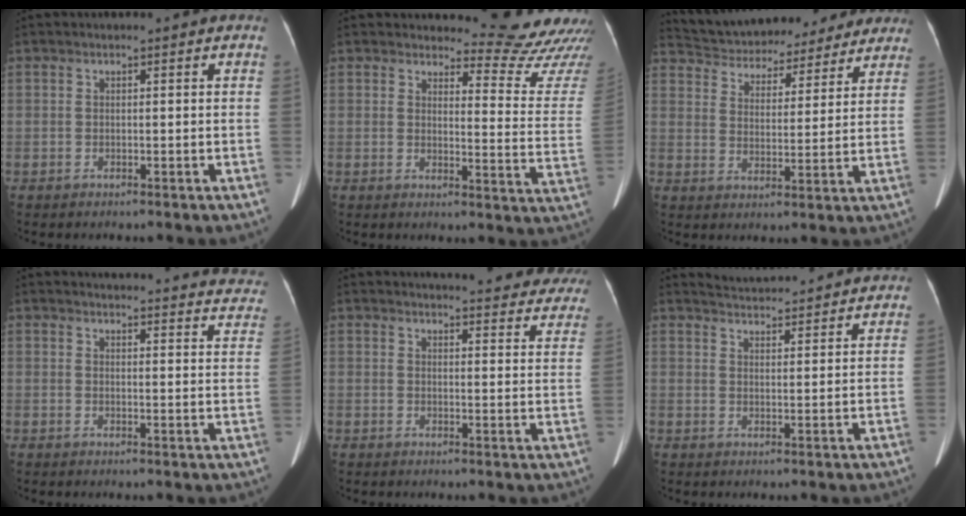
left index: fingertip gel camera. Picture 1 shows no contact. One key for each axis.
{"total": 14.4, "fx": 14.2, "fy": 1.3, "fz": 1.7, "tx": 0.004, "ty": -0.124, "tz": 0.133}
{"total": 20.3, "fx": 18.5, "fy": 6.9, "fz": 4.8, "tx": -0.092, "ty": 0.027, "tz": 0.254}
{"total": 22.6, "fx": 21.9, "fy": 3.8, "fz": 4.1, "tx": -0.040, "ty": -0.068, "tz": 0.229}
{"total": 24.0, "fx": 22.7, "fy": 4.6, "fz": 6.1, "tx": -0.067, "ty": -0.069, "tz": 0.243}
{"total": 10.5, "fx": 10.3, "fy": 1.1, "fz": 1.9, "tx": -0.031, "ty": 0.020, "tz": 0.128}